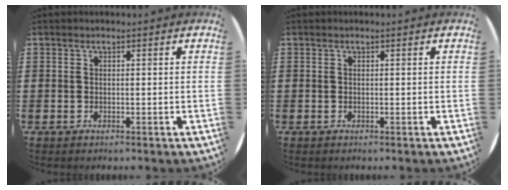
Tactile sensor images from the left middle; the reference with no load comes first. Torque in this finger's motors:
{"motor_torque": [-0.04, 0.04, 0.00, 0.00]}